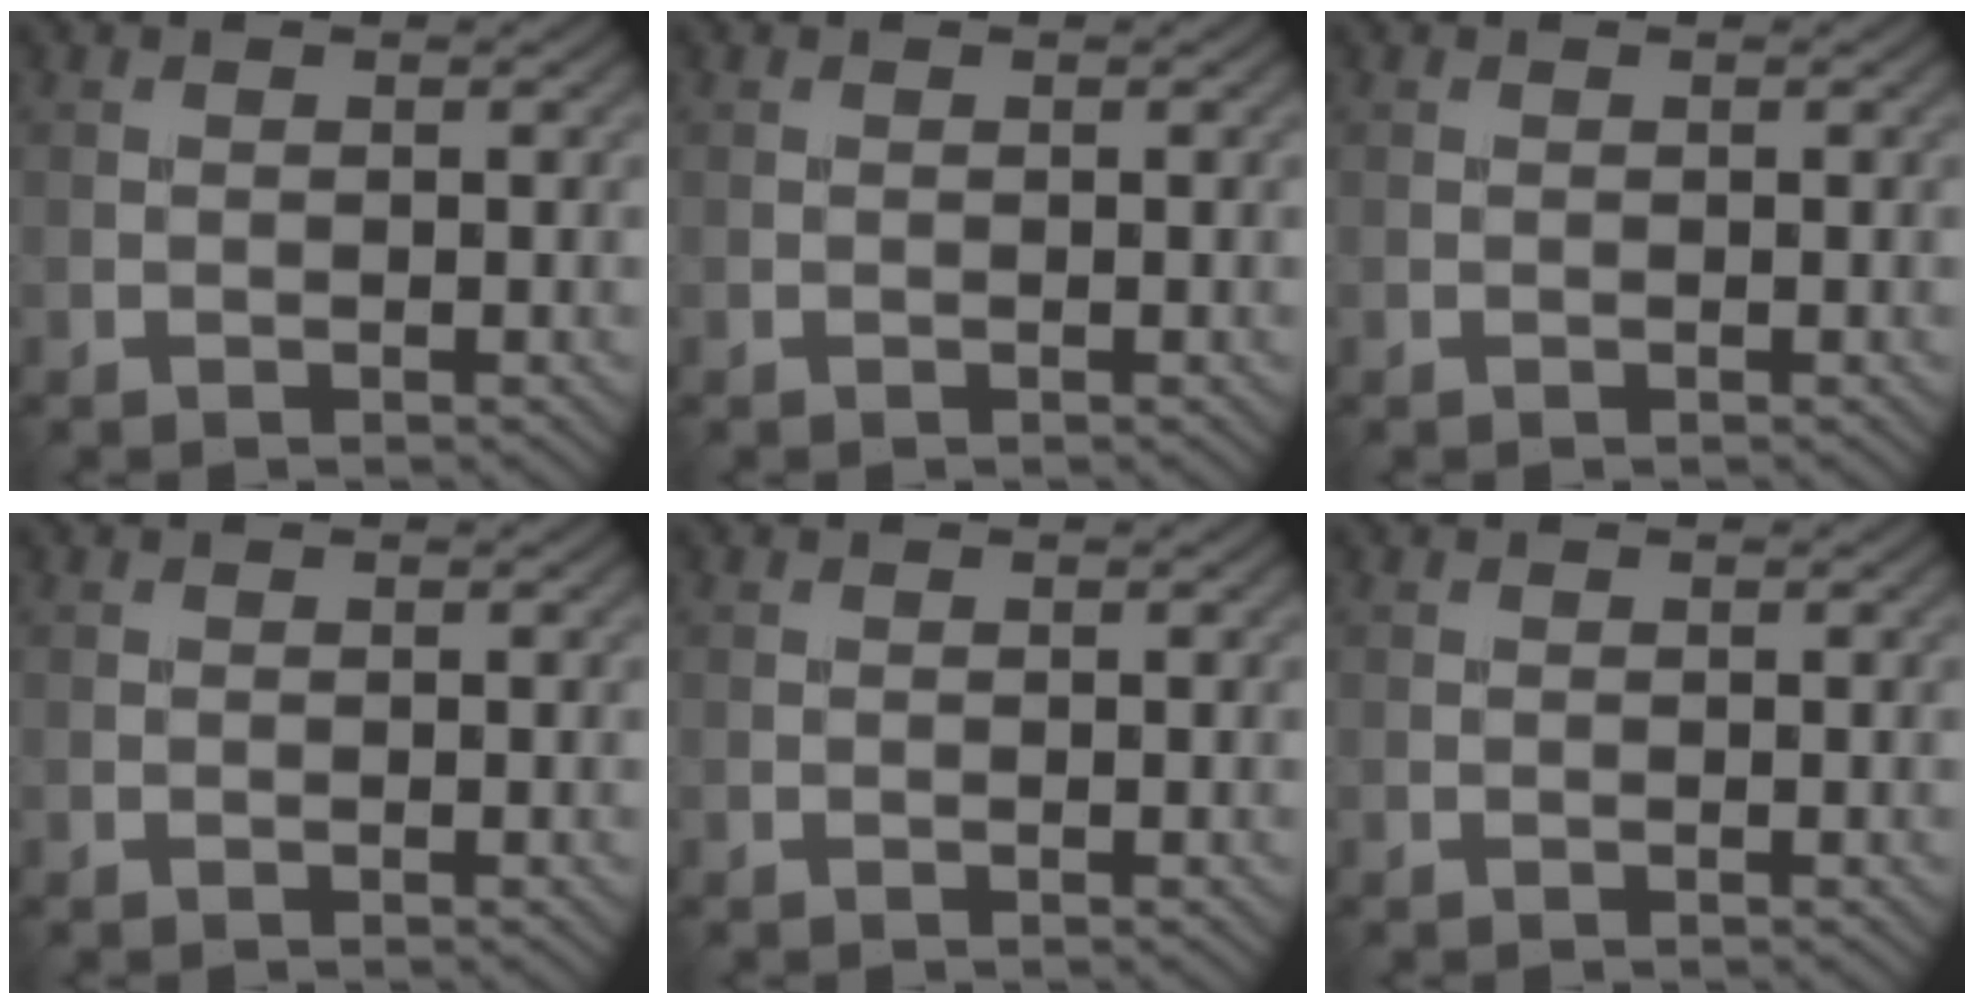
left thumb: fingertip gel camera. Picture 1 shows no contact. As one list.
[{"total": 0.0}, {"total": 0.0}, {"total": 0.0}, {"total": 0.0}, {"total": 0.0}]